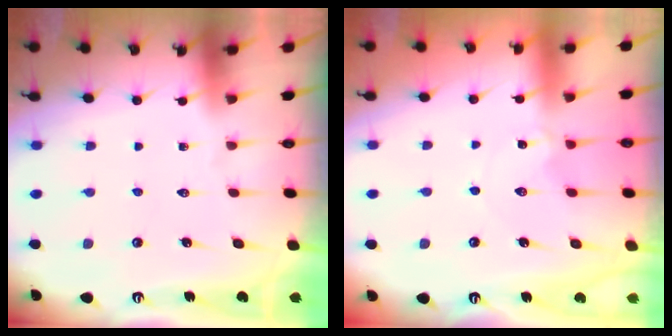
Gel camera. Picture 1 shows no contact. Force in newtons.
{"total": 0.0}